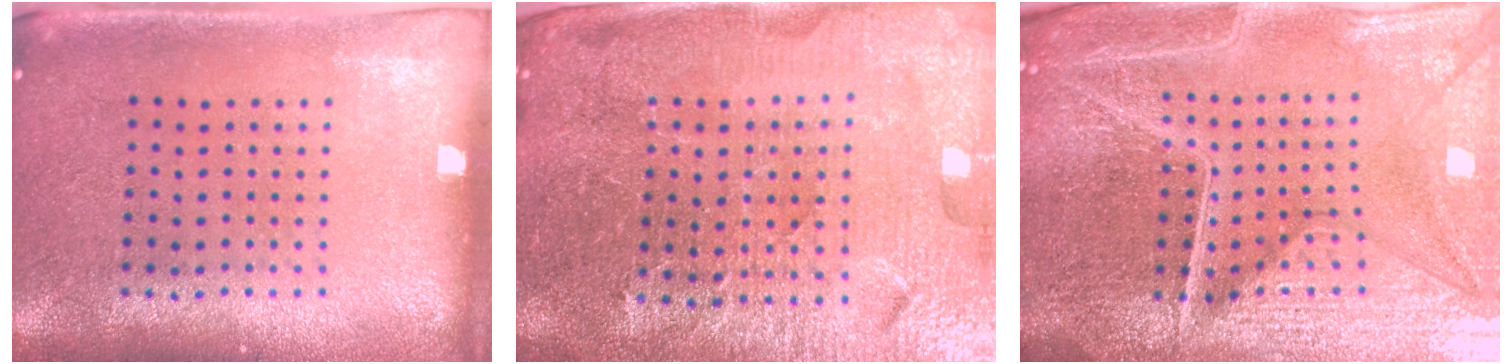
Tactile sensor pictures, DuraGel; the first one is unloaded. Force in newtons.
{"total": 5.3, "press": 4.9, "slide": 2.2}
{"total": 6.7, "press": 5.9, "slide": 3.2}